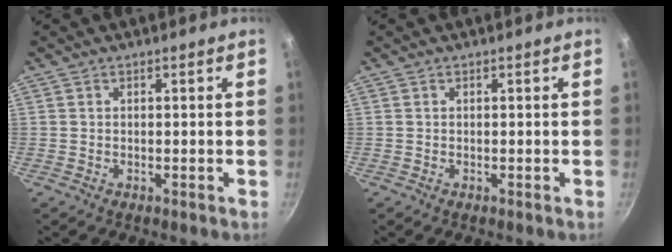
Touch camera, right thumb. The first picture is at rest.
{"total": 0.0}